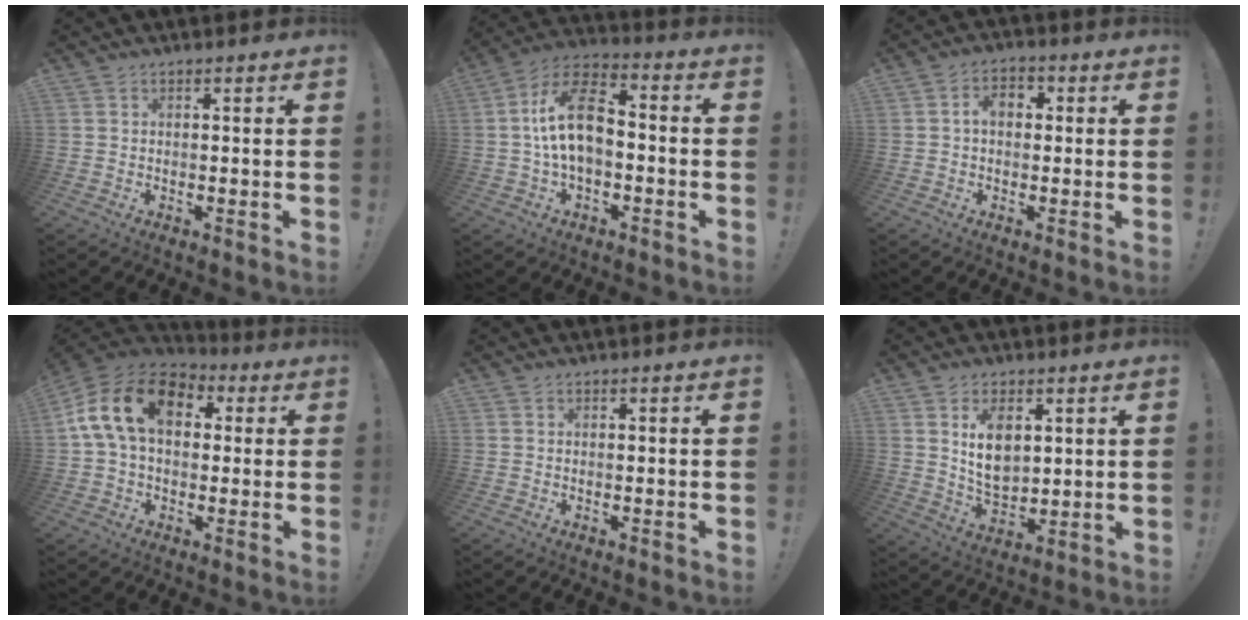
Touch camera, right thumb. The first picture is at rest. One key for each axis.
{"total": 14.9, "fx": -0.4, "fy": 8.9, "fz": 12.0, "tx": -0.217, "ty": 0.019, "tz": -0.007}
{"total": 5.4, "fx": 0.7, "fy": 3.6, "fz": 3.9, "tx": -0.060, "ty": 0.007, "tz": 0.010}
{"total": 17.1, "fx": 4.7, "fy": 11.0, "fz": 12.2, "tx": -0.227, "ty": 0.006, "tz": 0.082}
{"total": 0.0}
{"total": 9.6, "fx": 3.9, "fy": 6.0, "fz": 6.5, "tx": -0.101, "ty": -0.022, "tz": 0.067}